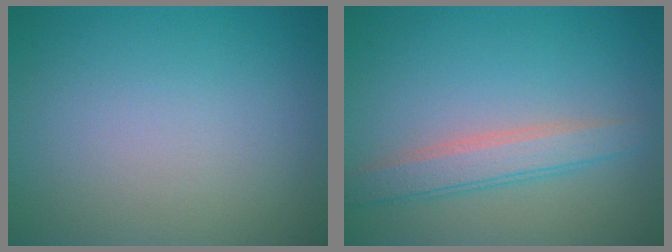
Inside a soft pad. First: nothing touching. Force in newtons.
{"total": 3.2, "press": 3.2, "slide": 0.1}